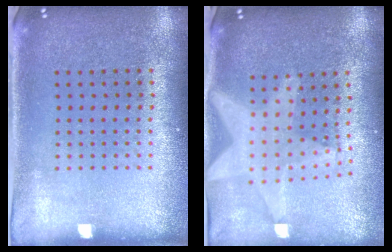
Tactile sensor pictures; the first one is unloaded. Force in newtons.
{"total": 2.1, "press": 1.7, "slide": 1.2}